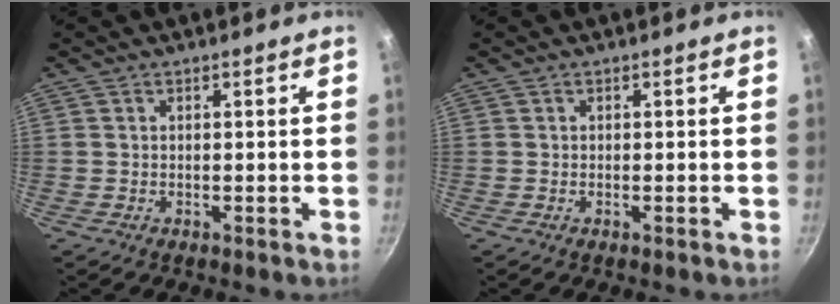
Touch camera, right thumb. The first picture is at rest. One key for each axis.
{"total": 0.5, "fx": -0.3, "fy": 0.1, "fz": 0.4, "tx": -0.009, "ty": 0.003, "tz": -0.007}